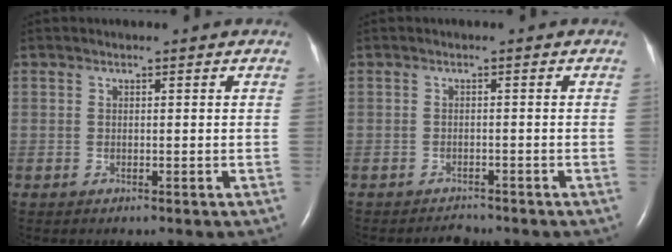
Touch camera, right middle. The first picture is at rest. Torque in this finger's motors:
{"motor_torque": [-0.06, 0.07, -0.03, -0.01]}